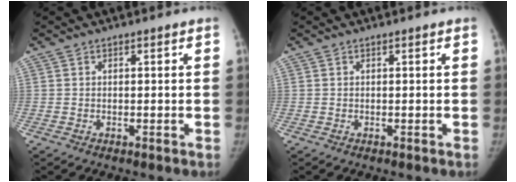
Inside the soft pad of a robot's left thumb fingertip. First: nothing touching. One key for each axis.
{"total": 0.0}